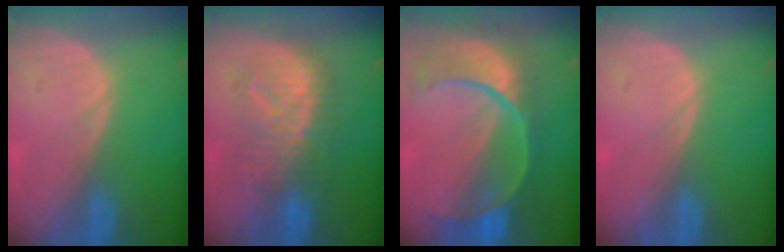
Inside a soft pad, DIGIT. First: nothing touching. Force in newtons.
{"total": 8.9, "press": 8.9, "slide": 0.3}
{"total": 11.2, "press": 9.4, "slide": 6.1}
{"total": 0.0}